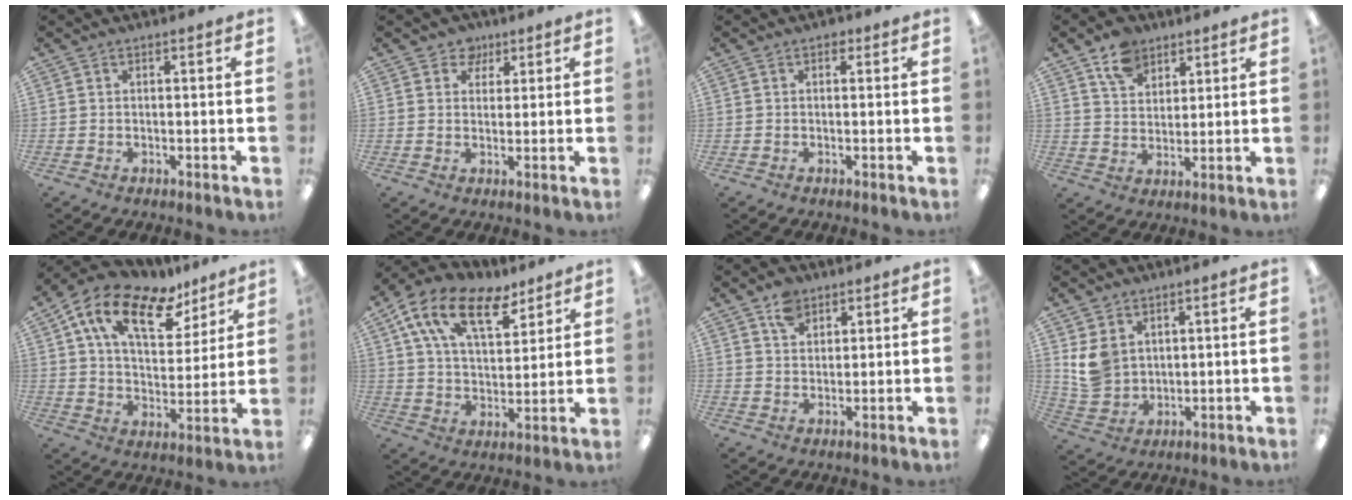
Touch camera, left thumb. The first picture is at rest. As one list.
[{"total": 4.9, "force": [3.1, 3.7, 0.9], "torque": [-0.009, -0.013, 0.055]}, {"total": 1.2, "force": [0.5, 0.9, 0.6], "torque": [-0.004, 0.000, 0.006]}, {"total": 8.5, "force": [5.7, 5.6, 3.0], "torque": [-0.056, -0.015, 0.107]}, {"total": 17.5, "force": [10.4, 8.5, 11.2], "torque": [-0.194, -0.048, 0.182]}, {"total": 17.1, "force": [10.4, 8.8, 10.3], "torque": [-0.175, -0.043, 0.183]}, {"total": 5.5, "force": [3.7, 3.6, 1.8], "torque": [-0.025, -0.011, 0.067]}, {"total": 7.7, "force": [3.1, 6.2, 3.4], "torque": [-0.082, -0.001, 0.064]}]